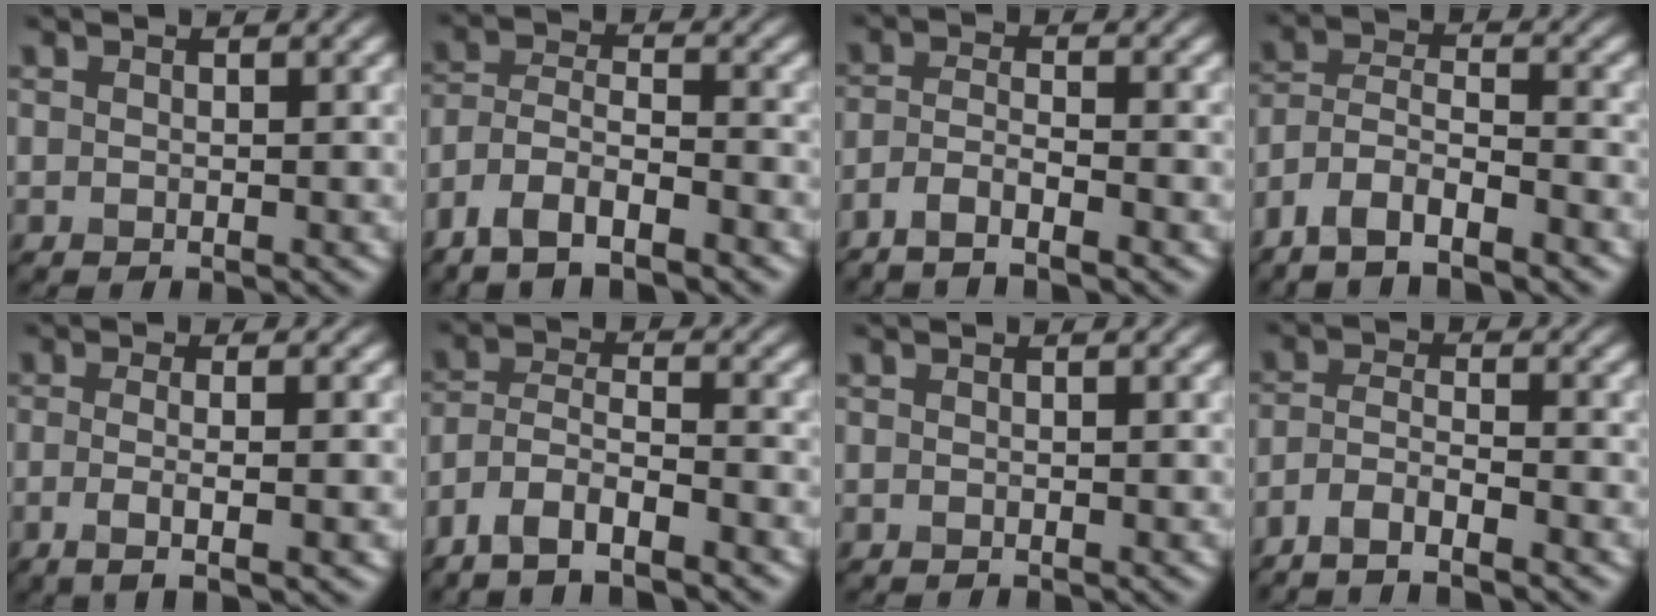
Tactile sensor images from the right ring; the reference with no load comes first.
{"total": 5.6, "force": [-4.1, 1.8, 3.3], "torque": [-0.063, -0.001, -0.083]}
{"total": 3.1, "force": [-2.3, 0.5, 1.9], "torque": [-0.037, 0.001, -0.055]}
{"total": 6.1, "force": [-4.6, 2.0, 3.5], "torque": [-0.064, -0.001, -0.092]}
{"total": 4.2, "force": [-0.7, 1.4, 3.9], "torque": [-0.056, -0.010, -0.013]}
{"total": 5.4, "force": [-4.1, 1.6, 3.2], "torque": [-0.060, -0.001, -0.082]}
{"total": 0.0}
{"total": 4.2, "force": [-3.3, 0.8, 2.5], "torque": [-0.048, -0.001, -0.069]}